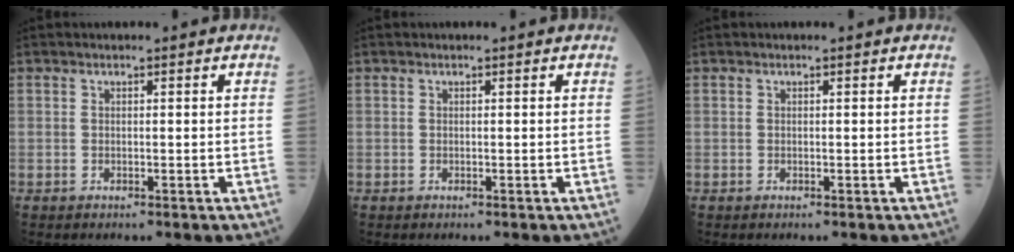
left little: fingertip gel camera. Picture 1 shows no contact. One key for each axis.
{"total": 0.0}
{"total": 0.0}